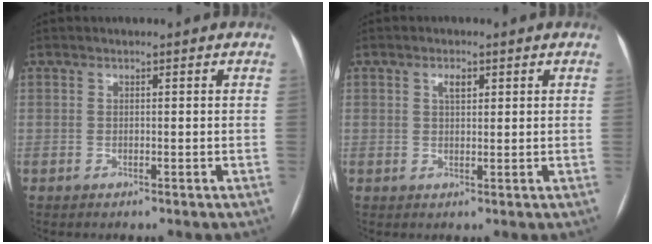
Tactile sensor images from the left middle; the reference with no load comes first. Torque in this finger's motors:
{"motor_torque": [0.62, -0.04, 0.43, 0.02]}